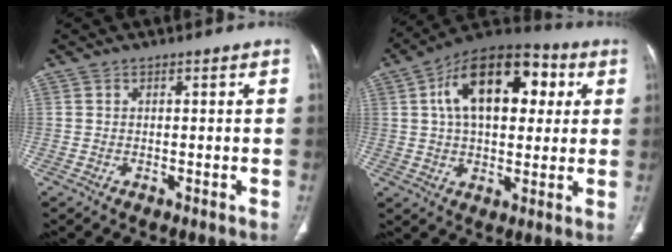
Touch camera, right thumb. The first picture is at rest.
{"total": 20.0, "force": [5.2, 11.3, 15.7], "torque": [-0.217, 0.014, 0.072]}